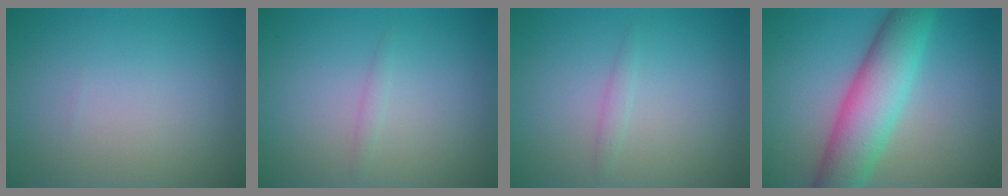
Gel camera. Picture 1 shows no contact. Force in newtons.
{"total": 0.6, "press": 0.6, "slide": 0.0}
{"total": 0.8, "press": 0.8, "slide": 0.1}
{"total": 7.6, "press": 7.6, "slide": 0.3}